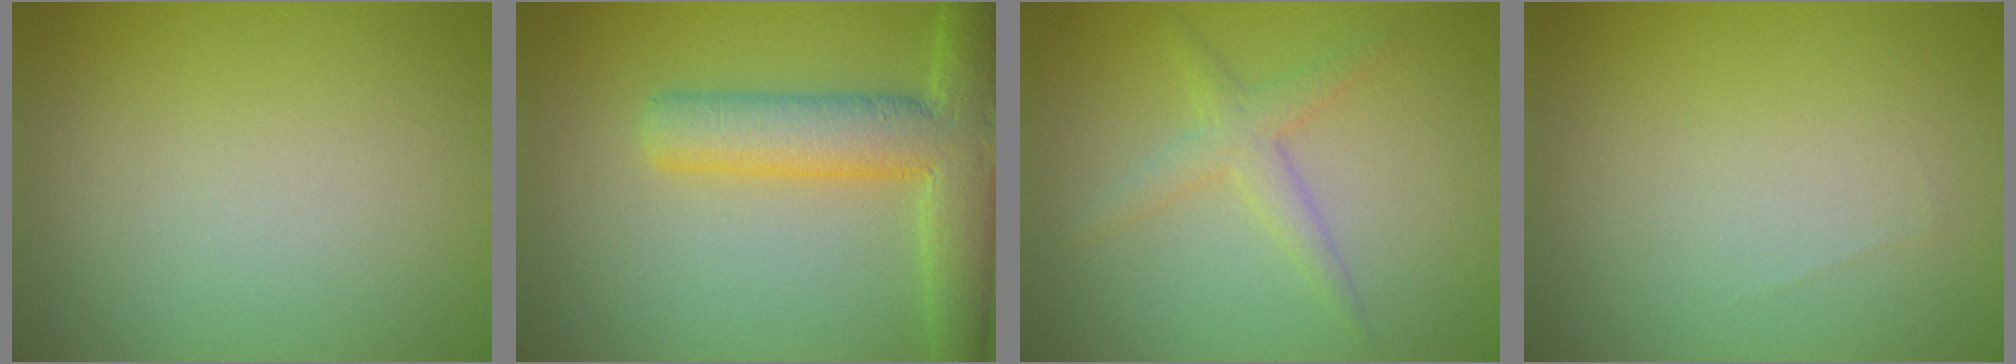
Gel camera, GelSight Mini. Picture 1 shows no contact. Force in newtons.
{"total": 7.5, "press": 7.5, "slide": 0.2}
{"total": 2.2, "press": 2.2, "slide": 0.1}
{"total": 0.0}